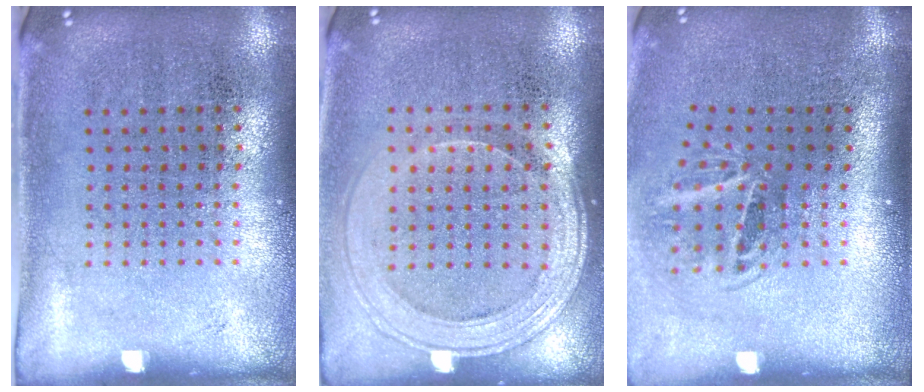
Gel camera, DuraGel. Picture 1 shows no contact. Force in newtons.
{"total": 1.6, "press": 1.4, "slide": 0.7}
{"total": 2.0, "press": 1.3, "slide": 1.5}